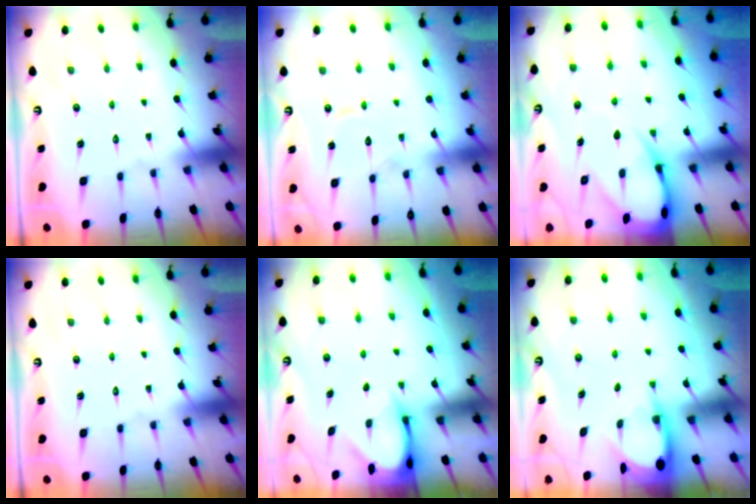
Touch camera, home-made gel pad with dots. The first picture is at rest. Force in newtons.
{"total": 5.4, "press": 5.4, "slide": 0.4}
{"total": 9.7, "press": 9.7, "slide": 1.0}
{"total": 0.0}
{"total": 3.8, "press": 3.8, "slide": 0.2}
{"total": 3.5, "press": 3.4, "slide": 0.2}